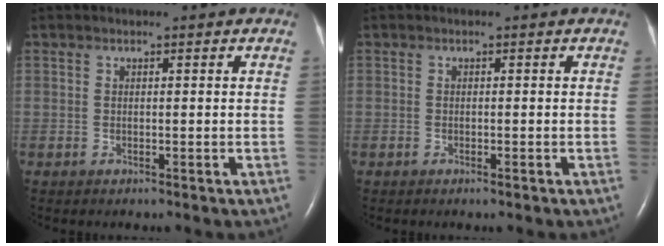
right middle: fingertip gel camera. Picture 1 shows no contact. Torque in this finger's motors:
{"motor_torque": [-0.15, -0.16, 0.04, 0.01]}